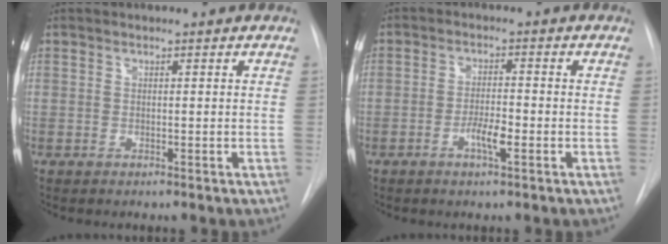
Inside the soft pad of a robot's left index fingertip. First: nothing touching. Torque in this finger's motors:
{"motor_torque": [0.65, 0.29, 0.10, 0.02]}